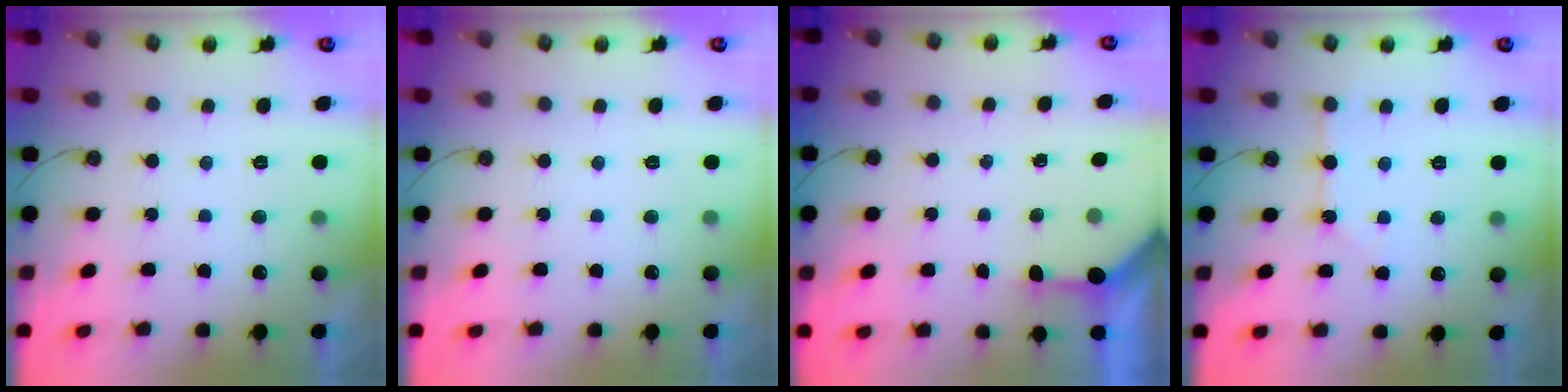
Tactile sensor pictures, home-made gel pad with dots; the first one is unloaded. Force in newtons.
{"total": 0.0}
{"total": 2.8, "press": 2.8, "slide": 0.2}
{"total": 1.8, "press": 1.7, "slide": 0.3}